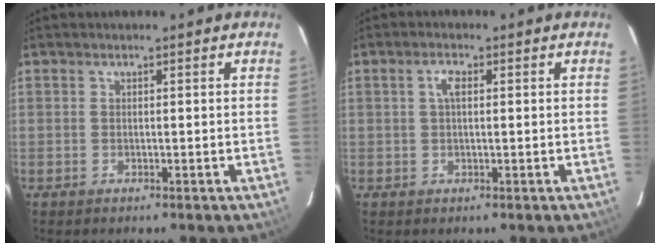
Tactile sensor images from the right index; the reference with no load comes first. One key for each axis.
{"total": 2.3, "fx": 0.5, "fy": 0.9, "fz": 2.1, "tx": -0.043, "ty": 0.008, "tz": 0.009}